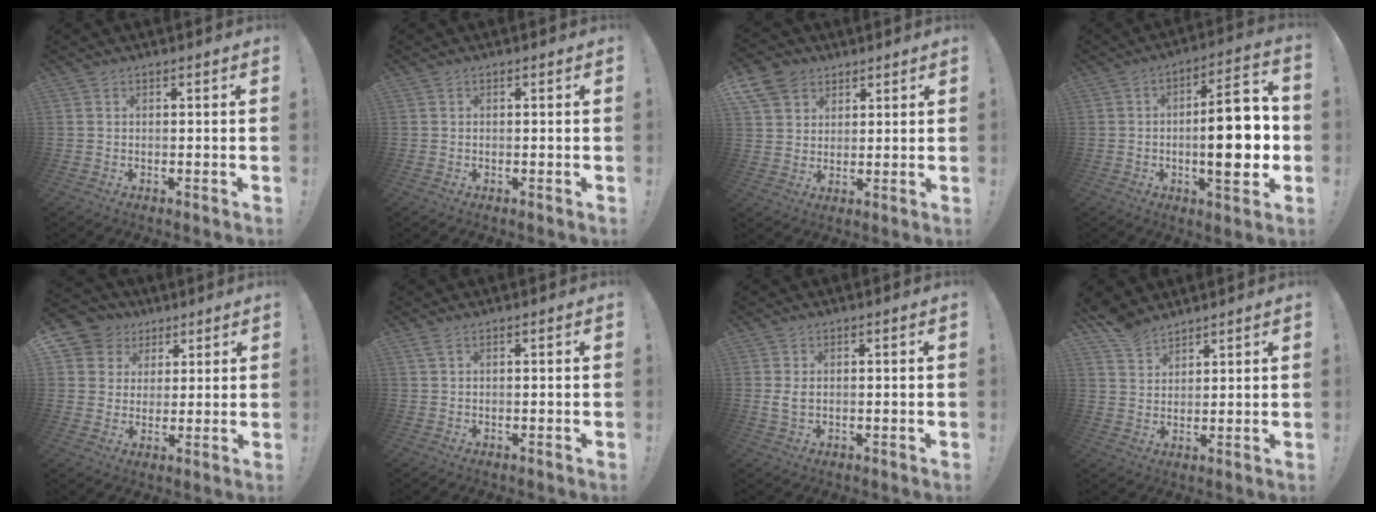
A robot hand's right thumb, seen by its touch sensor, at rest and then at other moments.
{"total": 0.0}
{"total": 9.1, "force": [5.1, 7.0, 2.9], "torque": [-0.047, -0.027, 0.103]}
{"total": 17.0, "force": [-1.8, 5.0, 16.2], "torque": [-0.223, 0.002, -0.033]}
{"total": 8.9, "force": [3.6, 7.9, 1.9], "torque": [-0.030, -0.020, 0.076]}
{"total": 1.3, "force": [0.7, 0.4, 1.1], "torque": [-0.014, -0.002, 0.011]}
{"total": 2.7, "force": [0.7, 1.7, 2.1], "torque": [-0.027, -0.001, 0.012]}
{"total": 7.3, "force": [6.1, 3.4, 2.0], "torque": [-0.037, -0.038, 0.120]}